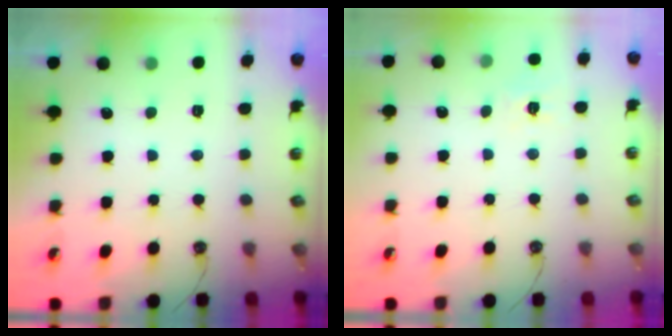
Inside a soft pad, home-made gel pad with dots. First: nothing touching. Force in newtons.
{"total": 7.0, "press": 7.0, "slide": 0.7}